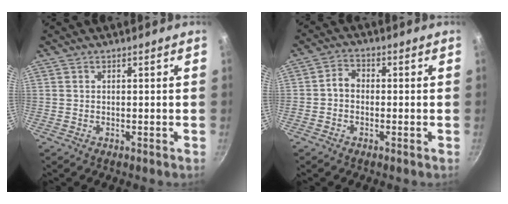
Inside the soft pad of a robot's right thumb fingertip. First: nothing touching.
{"total": 3.0, "force": [-0.6, 2.4, 1.8], "torque": [-0.025, 0.017, -0.021]}